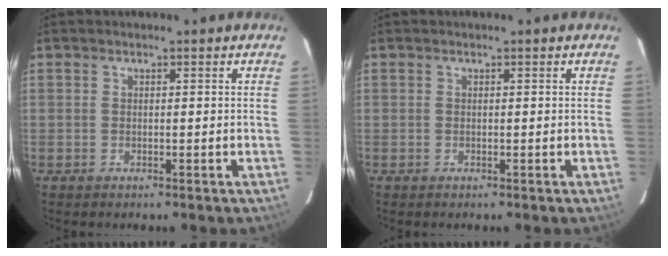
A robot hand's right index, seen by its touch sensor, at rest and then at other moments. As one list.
[{"total": 0.0}]